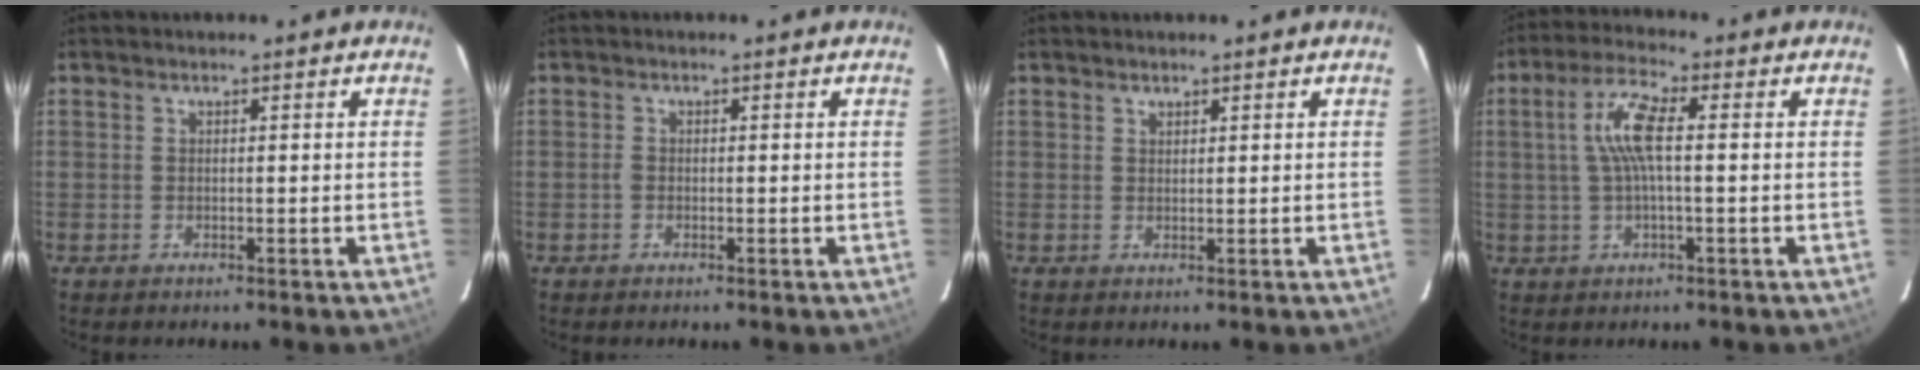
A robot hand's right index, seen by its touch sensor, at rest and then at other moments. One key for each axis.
{"total": 0.7, "fx": -0.3, "fy": 0.6, "fz": 0.4, "tx": -0.006, "ty": 0.002, "tz": -0.007}
{"total": 0.9, "fx": 0.7, "fy": 0.5, "fz": 0.1, "tx": -0.001, "ty": 0.002, "tz": 0.013}
{"total": 7.3, "fx": 0.6, "fy": 1.6, "fz": 7.1, "tx": -0.142, "ty": 0.011, "tz": 0.014}